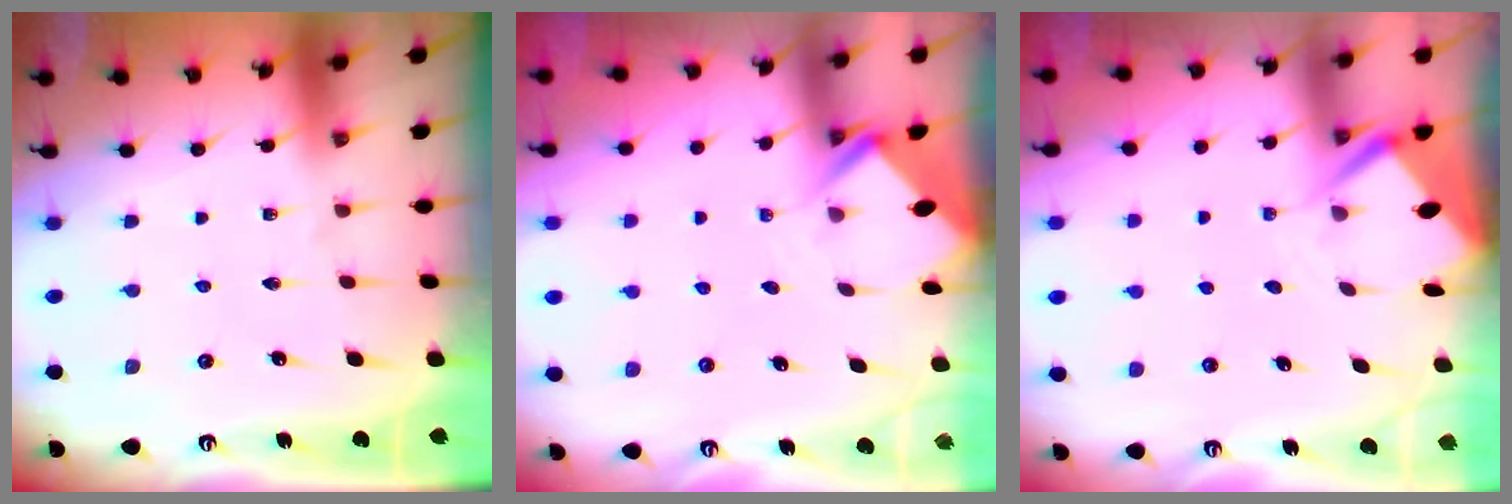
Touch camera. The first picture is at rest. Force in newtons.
{"total": 2.7, "press": 2.7, "slide": 0.2}
{"total": 3.4, "press": 3.4, "slide": 0.3}